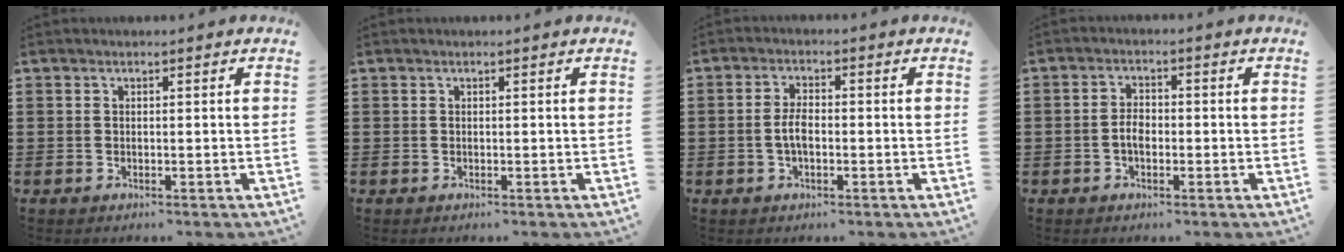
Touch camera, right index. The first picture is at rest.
{"total": 0.0}
{"total": 3.6, "force": [-0.6, 1.6, 3.2], "torque": [-0.075, 0.000, -0.016]}
{"total": 2.7, "force": [-0.7, 1.5, 2.2], "torque": [-0.048, 0.001, -0.015]}